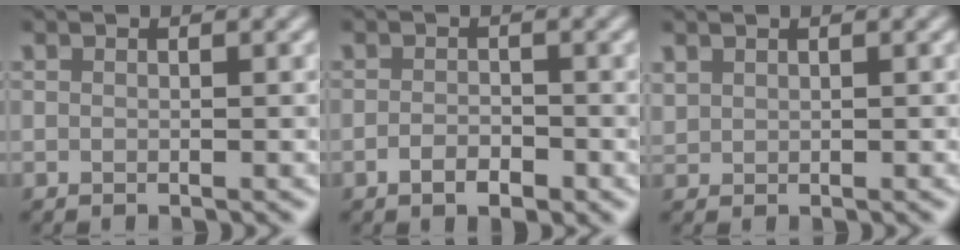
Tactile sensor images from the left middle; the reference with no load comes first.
{"total": 1.8, "force": [-1.0, 0.9, 1.2], "torque": [-0.022, 0.000, -0.019]}
{"total": 0.9, "force": [0.7, 0.5, 0.1], "torque": [-0.004, 0.000, 0.019]}